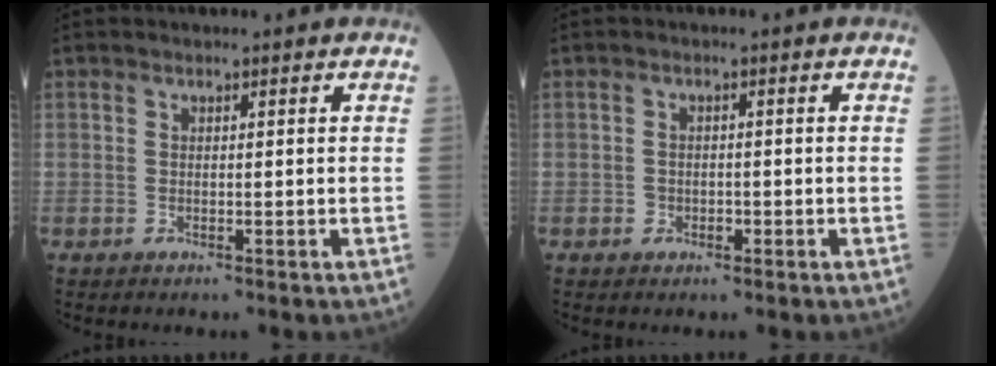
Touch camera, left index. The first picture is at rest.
{"total": 1.4, "force": [-0.6, 1.2, 0.5], "torque": [-0.006, 0.006, -0.005]}